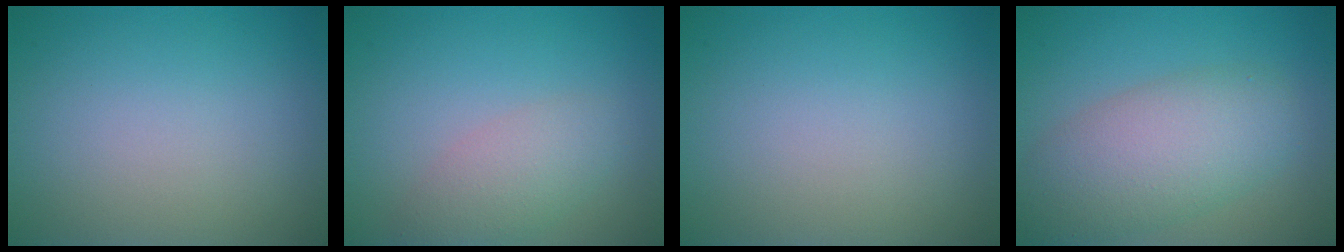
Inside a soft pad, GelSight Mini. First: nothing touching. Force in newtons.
{"total": 2.9, "press": 2.9, "slide": 0.2}
{"total": 0.0}
{"total": 6.6, "press": 6.6, "slide": 0.4}